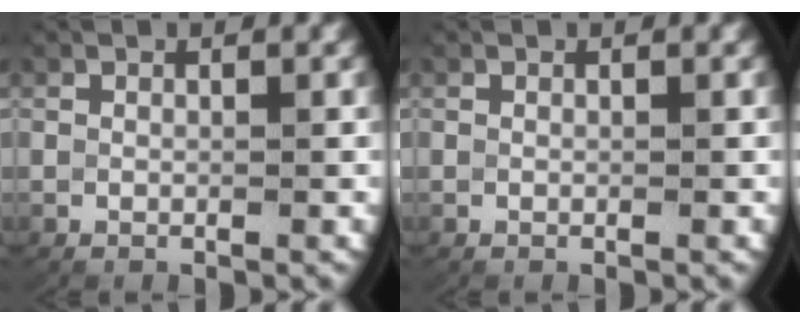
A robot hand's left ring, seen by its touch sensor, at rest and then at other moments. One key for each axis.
{"total": 0.0}